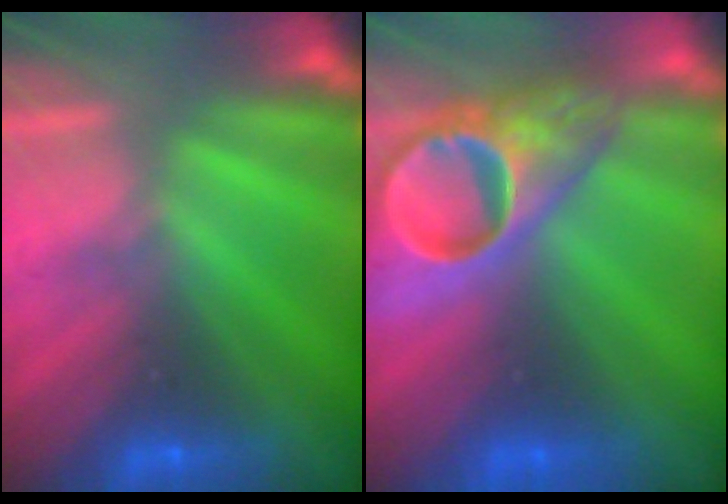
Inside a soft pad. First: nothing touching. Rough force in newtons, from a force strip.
{"total": 8.1}